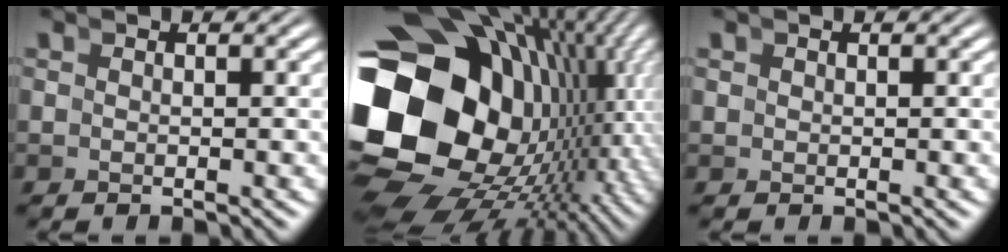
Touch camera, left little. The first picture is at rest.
{"total": 30.9, "force": [-2.7, 20.1, 23.3], "torque": [-0.372, -0.056, -0.024]}
{"total": 0.6, "force": [0.3, 0.6, 0.1], "torque": [-0.002, -0.007, 0.010]}